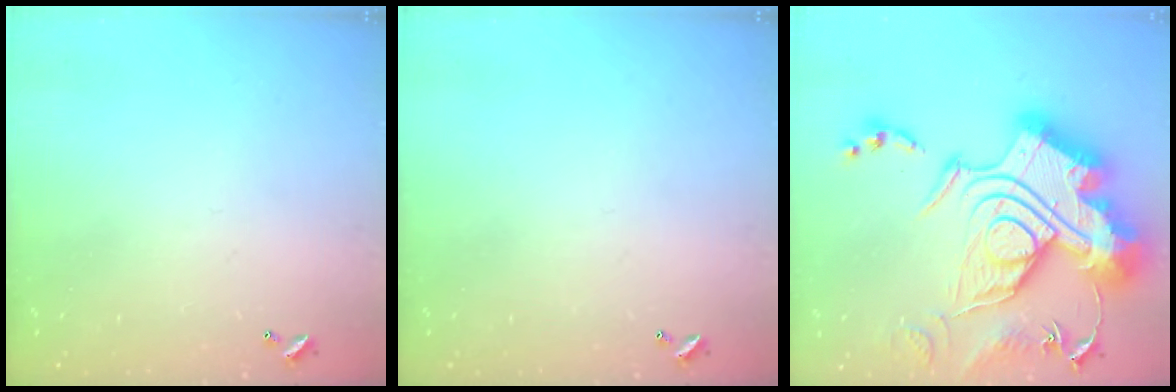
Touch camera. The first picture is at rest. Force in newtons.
{"total": 0.0}
{"total": 1.1, "press": 1.1, "slide": 0.0}